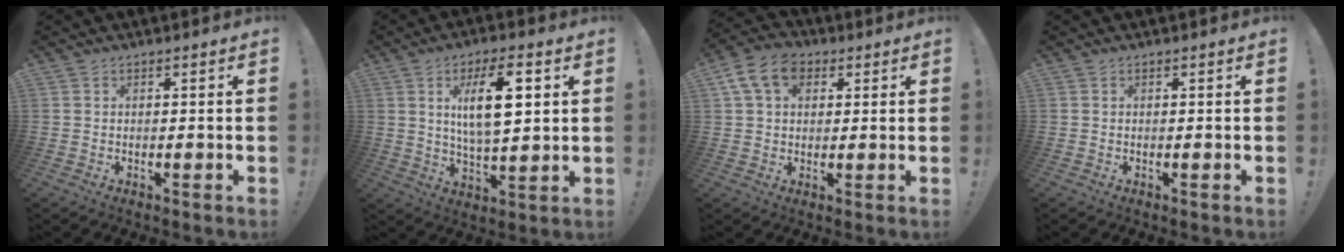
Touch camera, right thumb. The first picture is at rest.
{"total": 13.7, "force": [4.3, 4.8, 12.1], "torque": [-0.197, -0.003, 0.064]}
{"total": 10.9, "force": [4.3, 7.8, 6.4], "torque": [-0.118, 0.001, 0.084]}
{"total": 0.0}